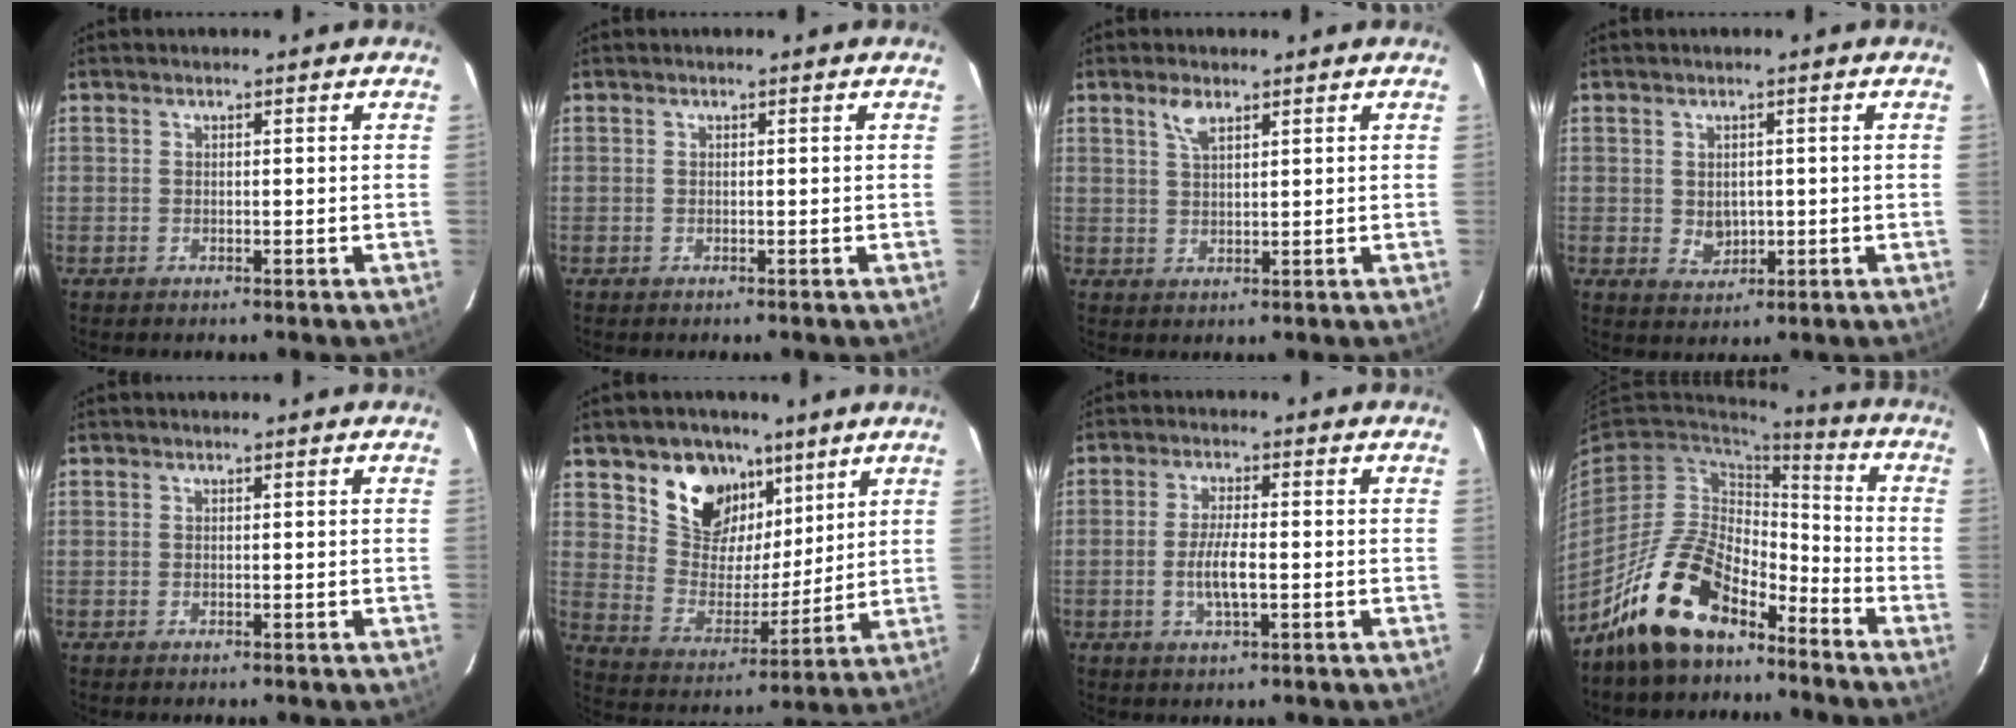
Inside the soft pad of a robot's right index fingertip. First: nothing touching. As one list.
[{"total": 0.0}, {"total": 3.2, "force": [2.0, 1.2, 2.1], "torque": [-0.039, 0.004, 0.039]}, {"total": 3.4, "force": [0.0, 2.8, 1.9], "torque": [-0.031, 0.000, 0.007]}, {"total": 0.0}, {"total": 14.2, "force": [8.6, 10.0, 5.3], "torque": [-0.108, 0.001, 0.161]}, {"total": 5.1, "force": [-1.2, 1.1, 4.9], "torque": [-0.095, -0.003, -0.021]}, {"total": 16.6, "force": [-12.0, 7.4, 8.7], "torque": [-0.178, 0.017, -0.209]}]